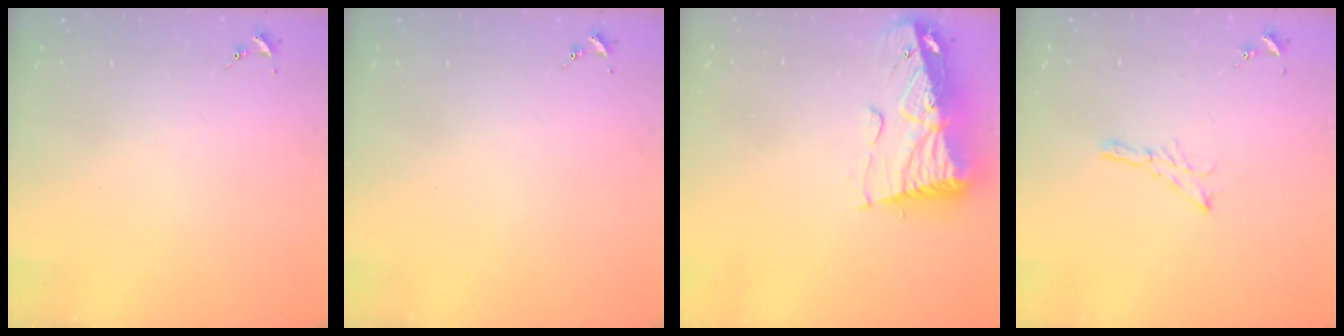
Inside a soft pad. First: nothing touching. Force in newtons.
{"total": 0.0}
{"total": 14.6, "press": 14.6, "slide": 1.6}
{"total": 5.3, "press": 5.3, "slide": 0.2}